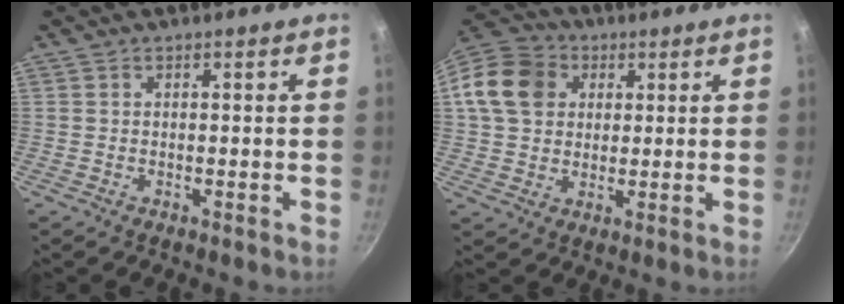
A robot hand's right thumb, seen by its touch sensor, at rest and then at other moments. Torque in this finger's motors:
{"motor_torque": [0.02, 0.32, 0.06, 0.13, 0.18]}